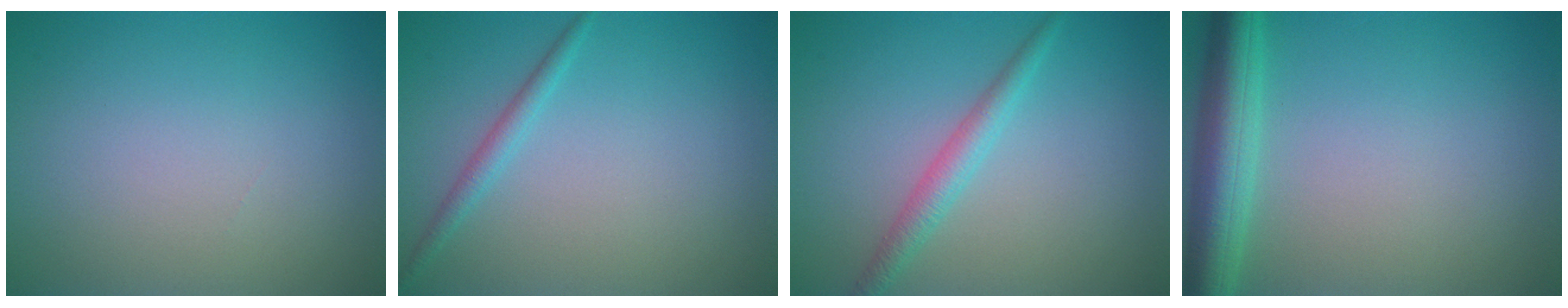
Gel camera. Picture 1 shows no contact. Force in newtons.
{"total": 1.4, "press": 1.4, "slide": 0.0}
{"total": 2.3, "press": 2.2, "slide": 0.1}
{"total": 5.4, "press": 5.4, "slide": 0.4}